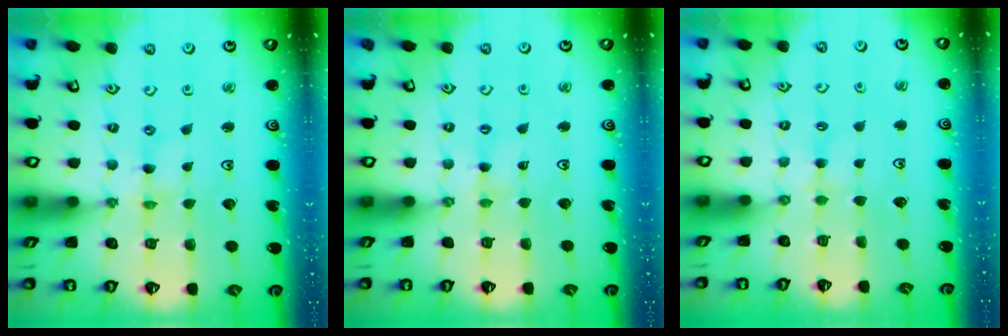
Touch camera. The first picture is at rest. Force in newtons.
{"total": 2.0, "press": 2.0, "slide": 0.4}
{"total": 1.8, "press": 1.8, "slide": 0.4}